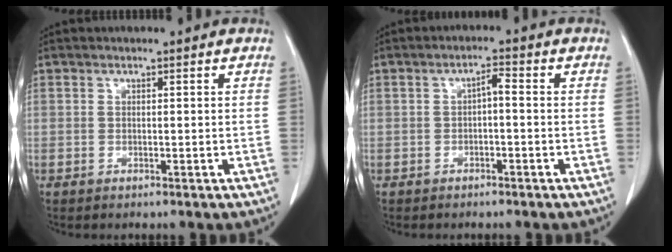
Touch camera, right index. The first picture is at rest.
{"total": 2.1, "force": [-0.3, 0.6, 2.0], "torque": [-0.034, 0.009, -0.005]}